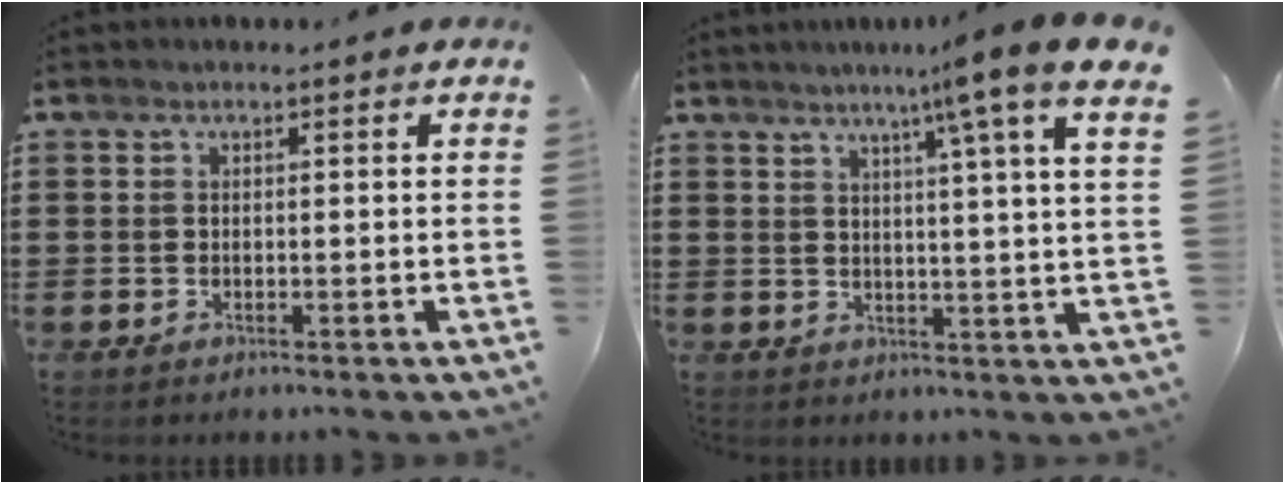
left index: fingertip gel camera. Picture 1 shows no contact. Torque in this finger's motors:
{"motor_torque": [1.19, -0.95, 1.04, 0.21]}